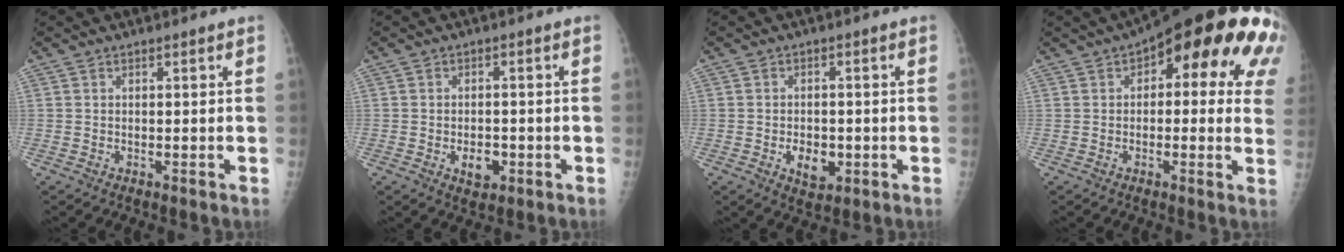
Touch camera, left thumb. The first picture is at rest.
{"total": 3.9, "force": [-1.2, 2.7, 2.5], "torque": [-0.023, 0.004, -0.013]}
{"total": 5.1, "force": [-1.3, 3.6, 3.4], "torque": [-0.034, 0.000, -0.013]}
{"total": 21.8, "force": [8.0, 8.6, 18.4], "torque": [-0.206, 0.018, 0.093]}